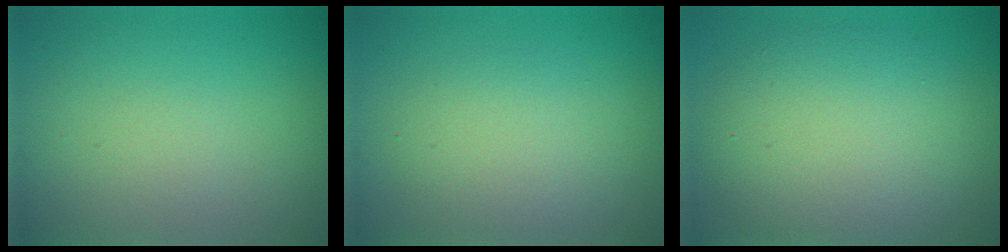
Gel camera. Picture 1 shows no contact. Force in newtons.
{"total": 3.2, "press": 3.2, "slide": 0.1}
{"total": 7.3, "press": 7.3, "slide": 0.1}